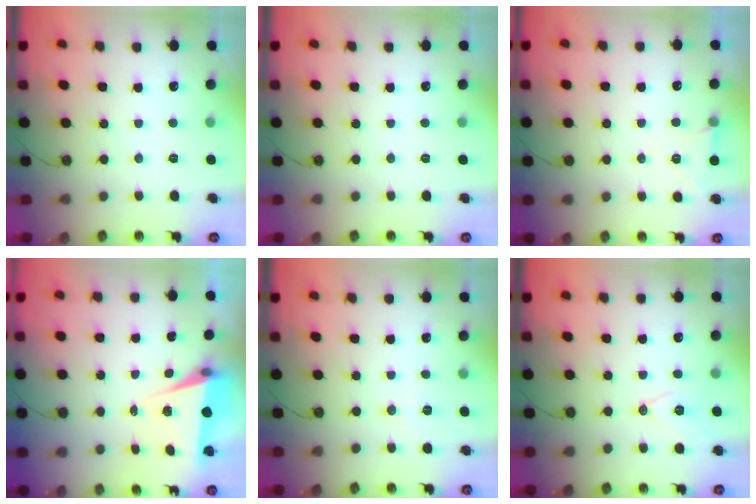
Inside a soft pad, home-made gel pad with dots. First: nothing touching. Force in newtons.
{"total": 0.0}
{"total": 6.3, "press": 4.4, "slide": 4.6}
{"total": 6.9, "press": 5.4, "slide": 4.3}
{"total": 7.3, "press": 5.8, "slide": 4.4}
{"total": 10.4, "press": 9.8, "slide": 3.5}